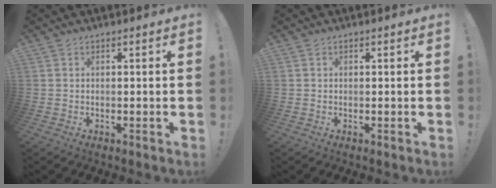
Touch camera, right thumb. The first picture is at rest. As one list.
[{"total": 0.0}]